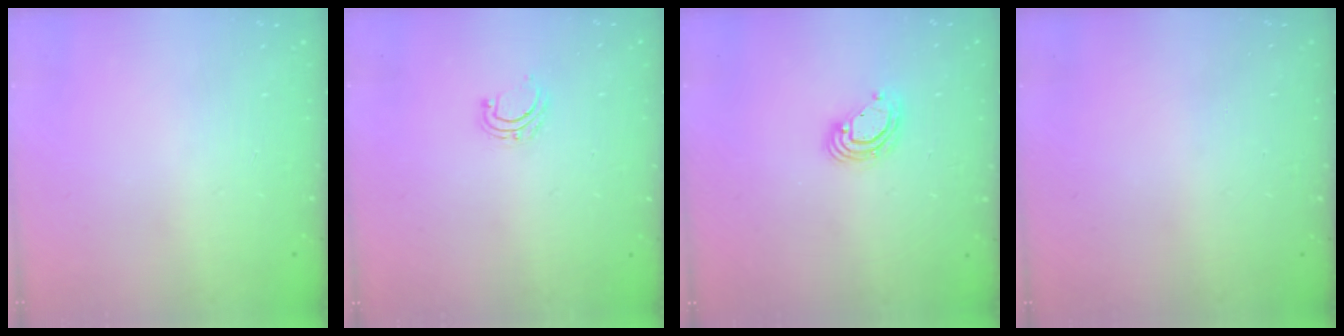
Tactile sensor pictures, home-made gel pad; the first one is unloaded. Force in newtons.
{"total": 4.1, "press": 4.0, "slide": 0.6}
{"total": 7.3, "press": 7.2, "slide": 1.1}
{"total": 0.0}